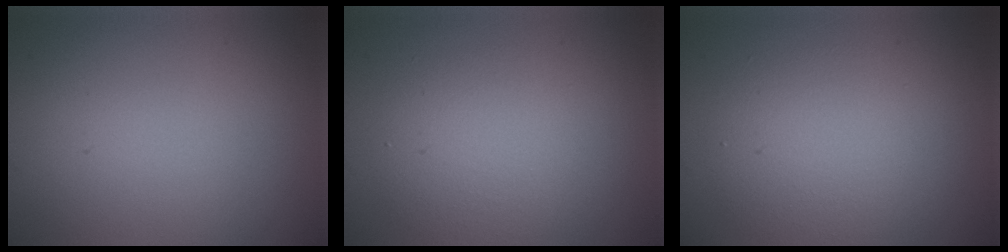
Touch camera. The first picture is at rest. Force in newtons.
{"total": 4.2, "press": 4.2, "slide": 0.2}
{"total": 4.4, "press": 4.4, "slide": 0.3}